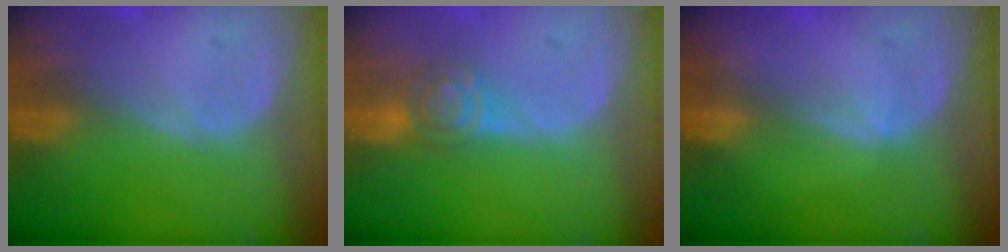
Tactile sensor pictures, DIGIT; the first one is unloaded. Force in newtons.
{"total": 4.6, "press": 4.5, "slide": 0.8}
{"total": 1.2, "press": 0.7, "slide": 0.9}